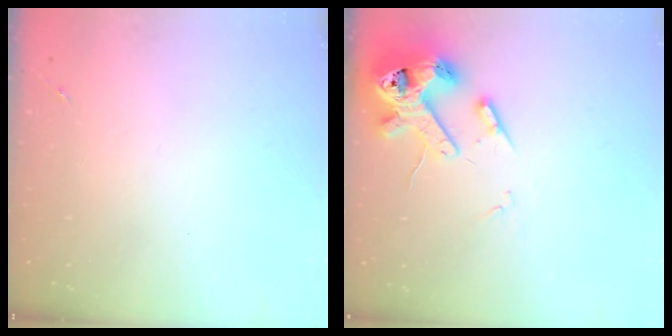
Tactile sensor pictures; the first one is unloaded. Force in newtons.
{"total": 14.8, "press": 14.7, "slide": 2.3}